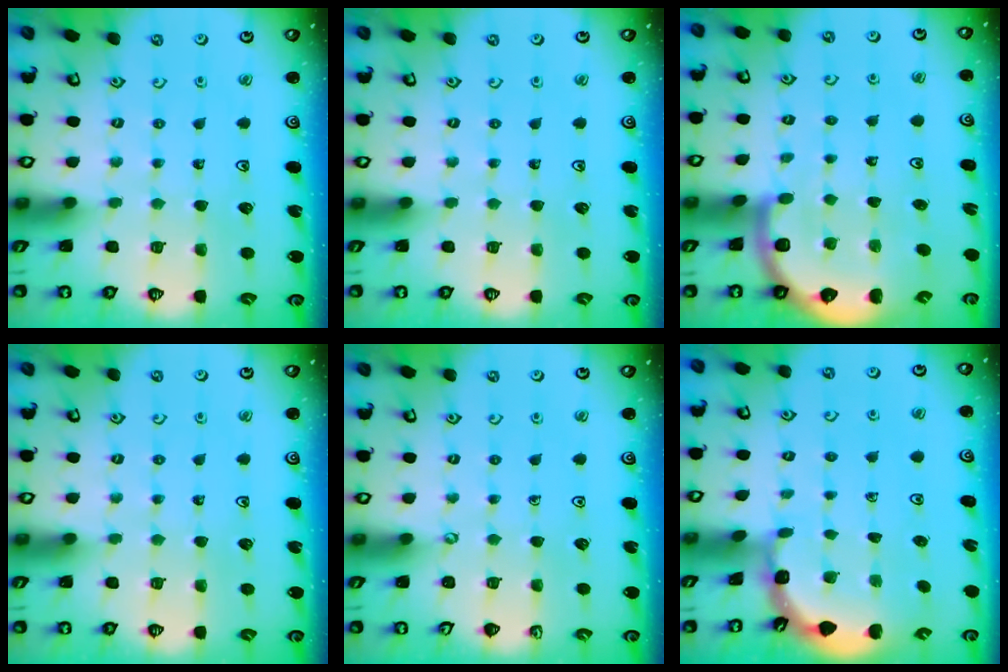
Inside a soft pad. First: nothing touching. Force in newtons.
{"total": 0.0}
{"total": 6.5, "press": 6.1, "slide": 2.4}
{"total": 0.0}
{"total": 0.0}
{"total": 1.7, "press": 1.7, "slide": 0.0}